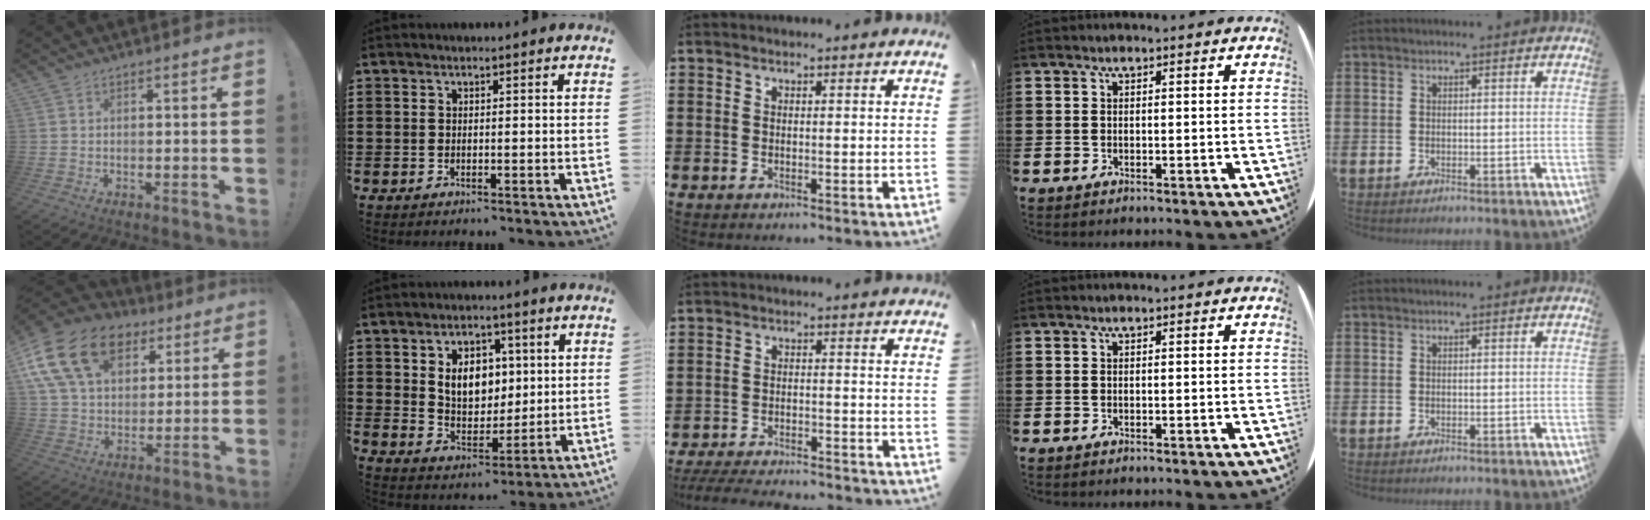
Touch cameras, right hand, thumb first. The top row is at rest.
{"thumb": {"total": 21.0, "force": [9.7, 14.0, 12.2], "torque": [-0.202, -0.037, 0.179]}, "index": {"total": 7.6, "force": [1.8, 5.5, 4.9], "torque": [-0.092, 0.009, 0.028]}, "middle": {"total": 4.5, "force": [-4.4, 0.1, 1.2], "torque": [-0.025, -0.004, -0.088]}}